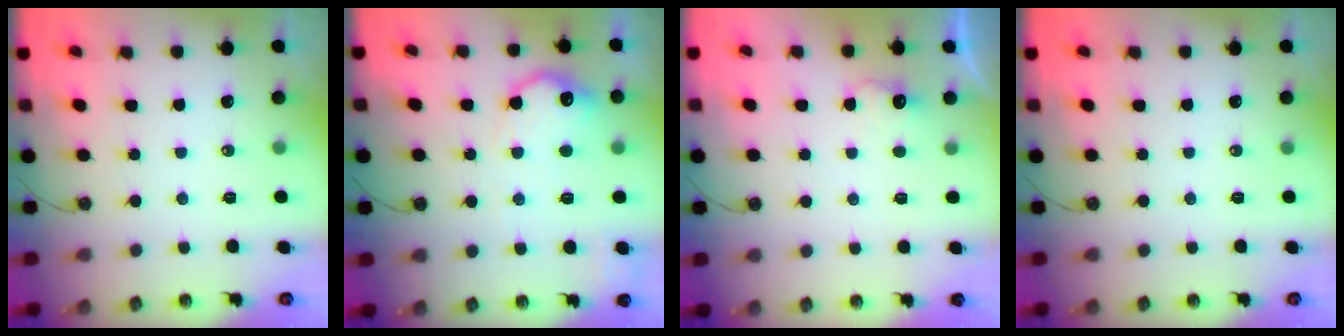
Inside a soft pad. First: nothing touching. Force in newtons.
{"total": 13.5, "press": 13.5, "slide": 0.6}
{"total": 3.8, "press": 3.7, "slide": 0.9}
{"total": 0.0}